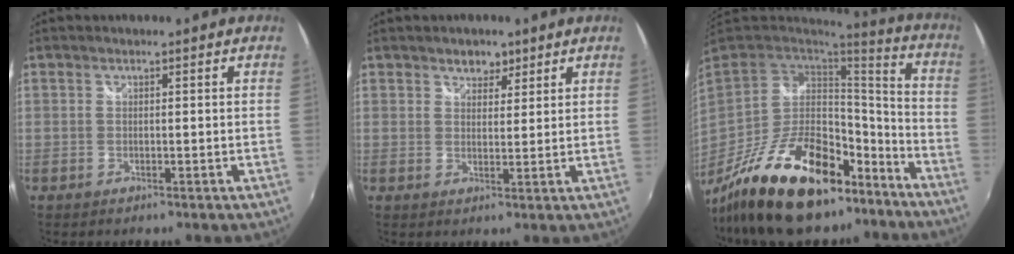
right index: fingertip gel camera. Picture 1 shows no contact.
{"total": 3.2, "force": [2.2, 2.1, 1.0], "torque": [-0.007, 0.004, 0.034]}
{"total": 27.4, "force": [-18.4, 12.1, 16.3], "torque": [-0.303, 0.000, -0.277]}